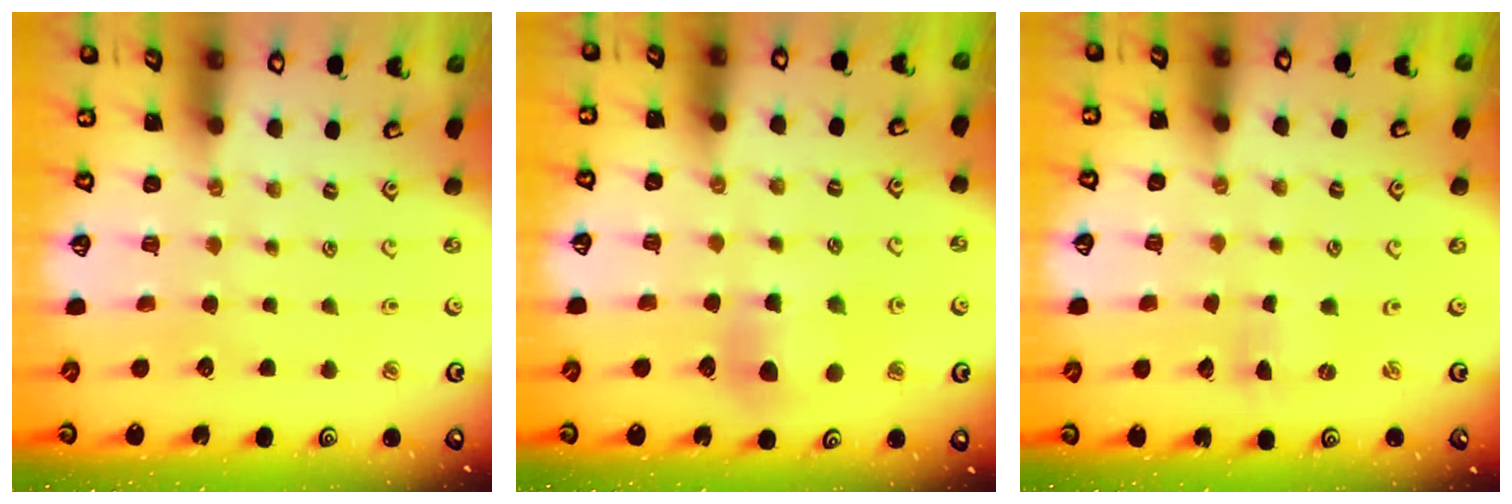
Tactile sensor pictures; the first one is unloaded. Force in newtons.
{"total": 6.1, "press": 6.1, "slide": 0.6}
{"total": 0.0}